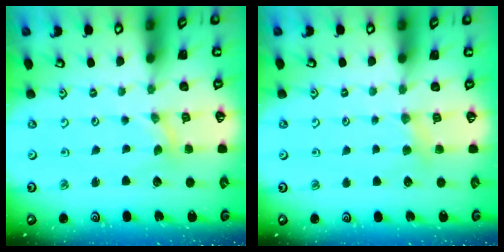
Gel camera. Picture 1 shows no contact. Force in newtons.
{"total": 3.8, "press": 3.7, "slide": 0.6}